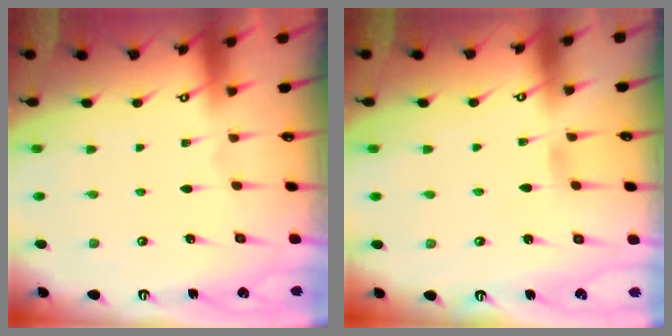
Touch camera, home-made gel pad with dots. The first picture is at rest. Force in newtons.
{"total": 4.2, "press": 4.1, "slide": 0.5}